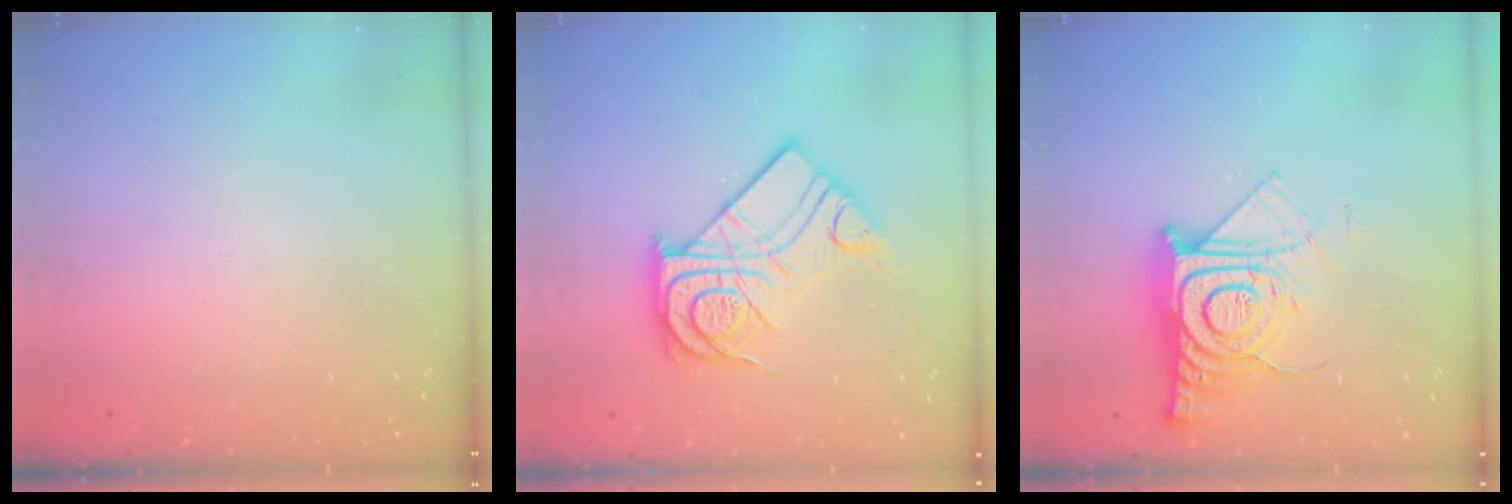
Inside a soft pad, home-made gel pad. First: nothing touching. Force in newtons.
{"total": 16.6, "press": 16.5, "slide": 1.4}
{"total": 15.1, "press": 15.0, "slide": 1.2}